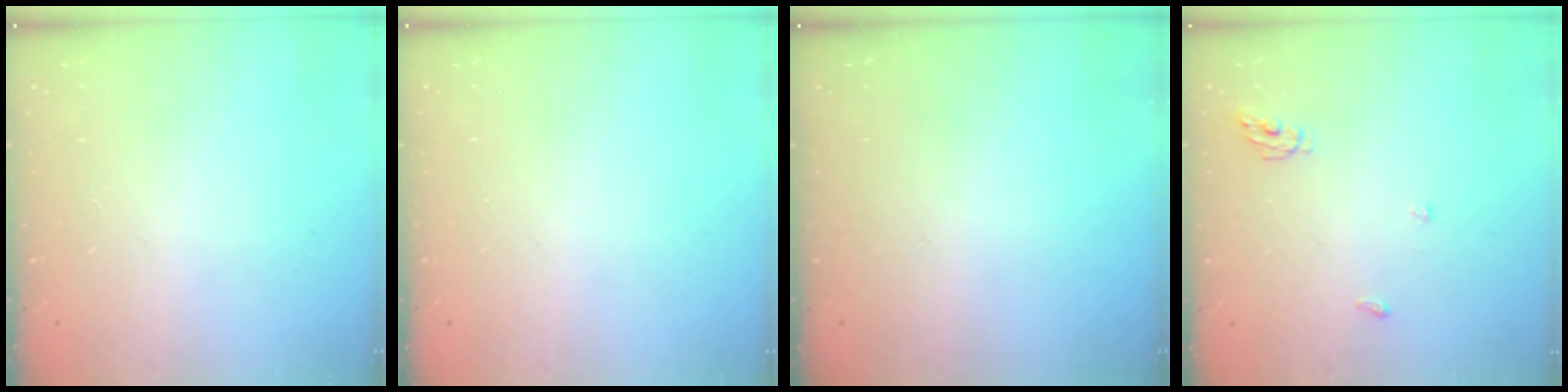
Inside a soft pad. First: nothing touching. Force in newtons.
{"total": 0.0}
{"total": 0.0}
{"total": 5.2, "press": 5.1, "slide": 0.3}